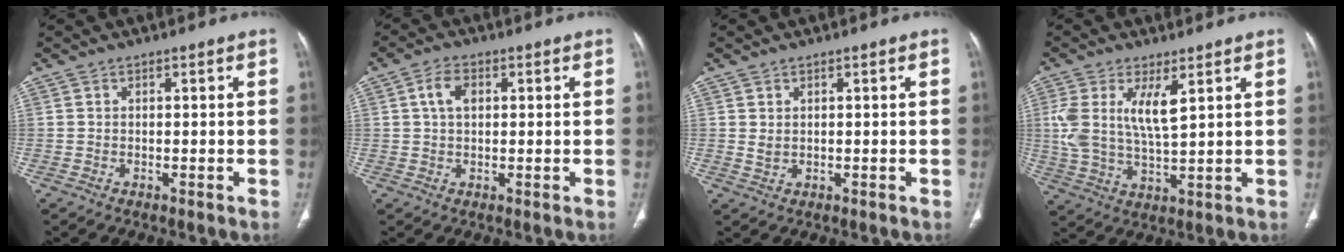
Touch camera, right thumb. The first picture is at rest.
{"total": 4.2, "force": [1.1, 2.6, 3.1], "torque": [-0.058, 0.007, 0.019]}
{"total": 1.3, "force": [0.4, 0.9, 0.8], "torque": [-0.011, -0.003, 0.014]}
{"total": 9.4, "force": [3.3, 3.3, 8.1], "torque": [-0.172, -0.016, 0.073]}